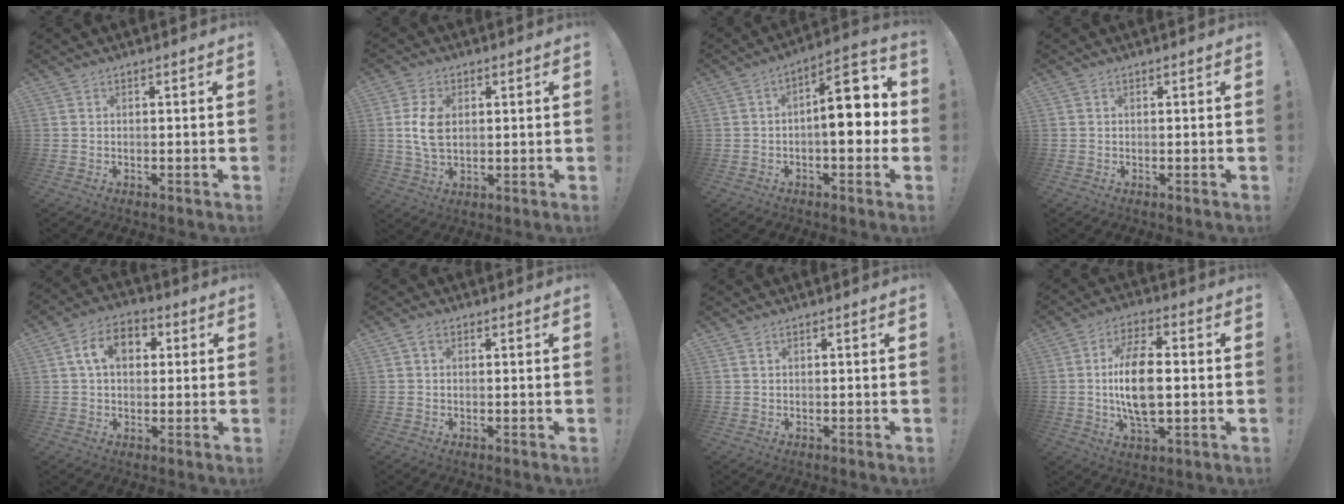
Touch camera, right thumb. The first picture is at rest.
{"total": 8.8, "force": [0.9, 6.1, 6.3], "torque": [-0.125, -0.002, 0.016]}
{"total": 14.3, "force": [0.1, 6.4, 12.8], "torque": [-0.163, 0.006, -0.003]}
{"total": 0.0}
{"total": 11.2, "force": [3.1, 7.8, 7.4], "torque": [-0.116, 0.015, 0.057]}
{"total": 1.7, "force": [0.6, 1.3, 0.9], "torque": [-0.011, 0.002, 0.008]}
{"total": 0.8, "force": [0.5, 0.6, 0.2], "torque": [0.001, -0.003, 0.009]}
{"total": 14.1, "force": [-0.2, 7.0, 12.2], "torque": [-0.240, -0.003, -0.009]}